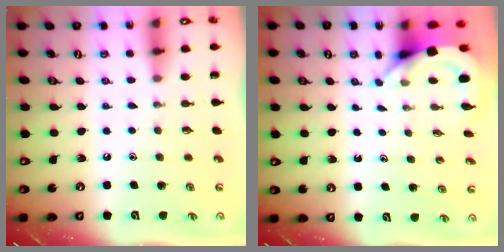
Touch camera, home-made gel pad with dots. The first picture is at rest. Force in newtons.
{"total": 3.5, "press": 3.5, "slide": 0.2}